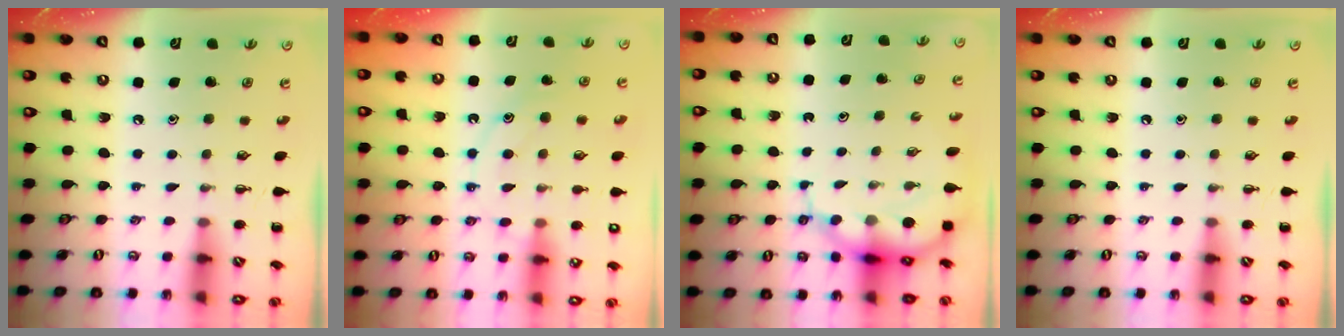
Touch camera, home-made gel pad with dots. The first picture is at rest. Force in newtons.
{"total": 12.2, "press": 12.1, "slide": 0.8}
{"total": 7.3, "press": 6.9, "slide": 2.3}
{"total": 0.0}